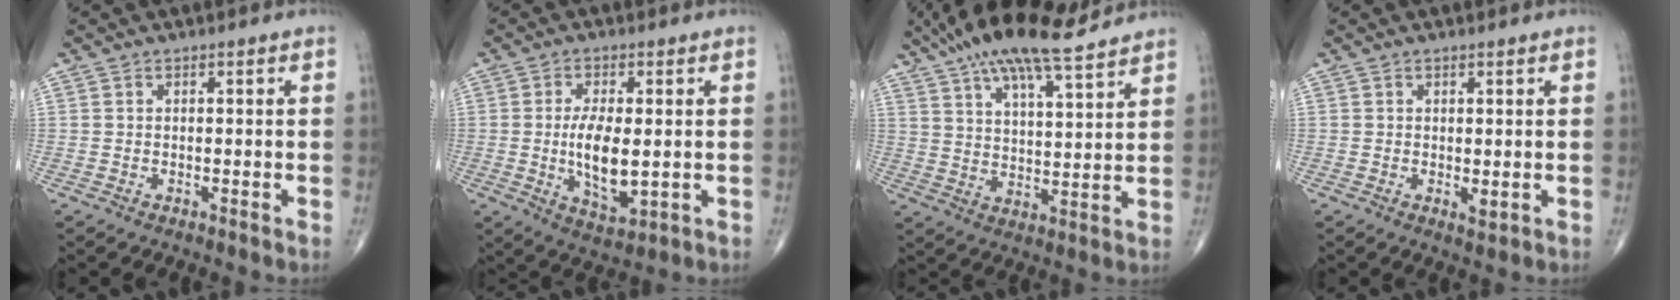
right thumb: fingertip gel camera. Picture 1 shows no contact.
{"total": 9.3, "force": [-0.3, 3.6, 8.6], "torque": [-0.154, -0.019, 0.002]}
{"total": 18.1, "force": [13.8, 4.2, 10.9], "torque": [-0.180, -0.029, 0.238]}
{"total": 1.7, "force": [0.1, 0.4, 1.6], "torque": [-0.024, -0.007, 0.004]}